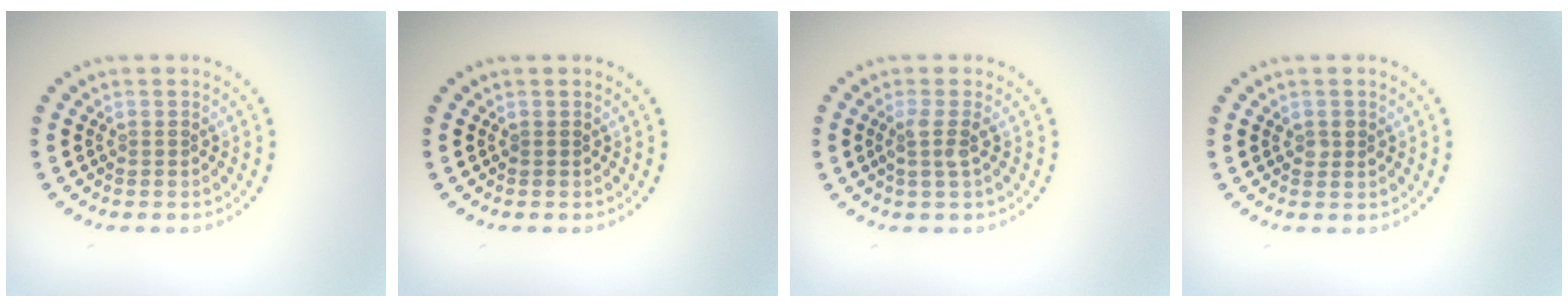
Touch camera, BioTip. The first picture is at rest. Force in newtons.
{"total": 0.0}
{"total": 1.8, "press": 1.3, "slide": 1.2}
{"total": 1.0, "press": 1.0, "slide": 0.2}